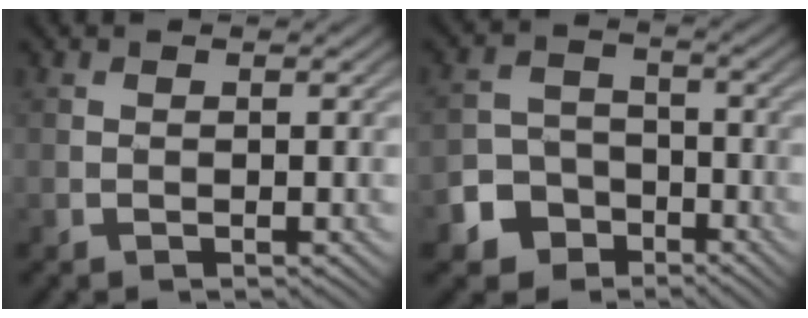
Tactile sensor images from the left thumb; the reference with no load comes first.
{"total": 6.3, "force": [-3.7, 4.7, 1.8], "torque": [-0.042, -0.009, -0.079]}